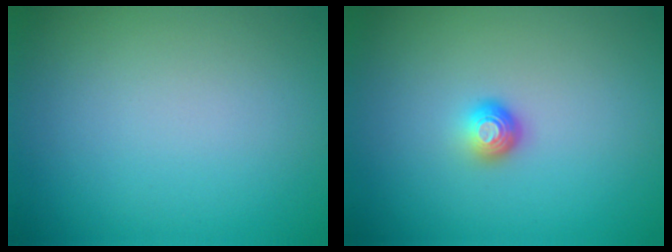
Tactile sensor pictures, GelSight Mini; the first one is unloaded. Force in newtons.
{"total": 1.6, "press": 1.1, "slide": 1.1}